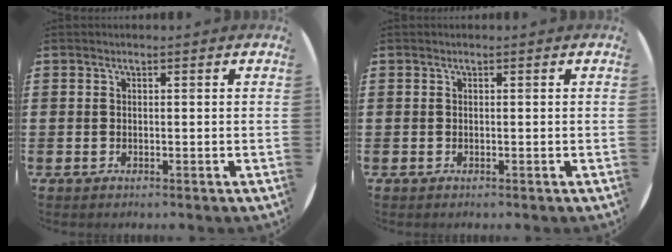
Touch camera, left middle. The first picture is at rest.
{"total": 0.0}